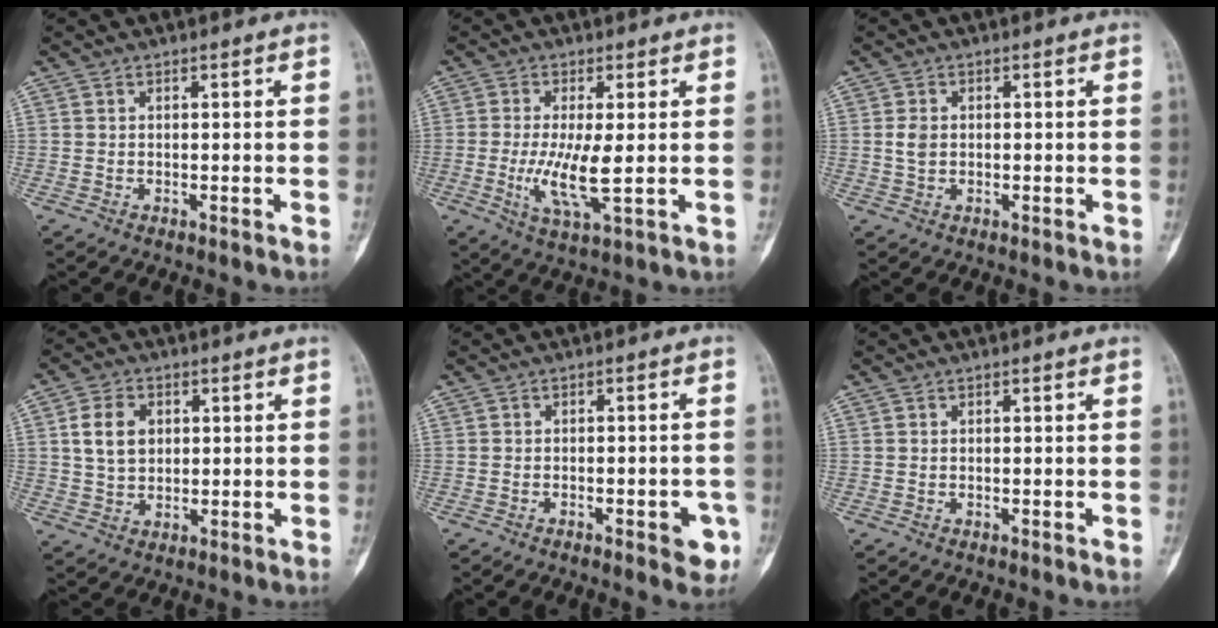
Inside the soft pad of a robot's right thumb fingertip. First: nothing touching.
{"total": 7.6, "force": [-0.6, 1.6, 7.5], "torque": [-0.160, -0.020, -0.011]}
{"total": 2.4, "force": [0.0, 1.7, 1.7], "torque": [-0.030, 0.003, -0.001]}
{"total": 7.2, "force": [1.7, 5.2, 4.6], "torque": [-0.066, -0.002, 0.030]}
{"total": 4.6, "force": [-2.1, 1.7, 3.7], "torque": [-0.035, 0.016, -0.023]}
{"total": 0.0}